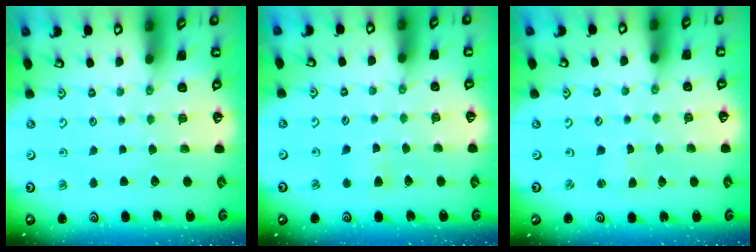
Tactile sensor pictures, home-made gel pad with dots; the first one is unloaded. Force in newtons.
{"total": 3.5, "press": 3.5, "slide": 0.4}
{"total": 0.9, "press": 0.9, "slide": 0.1}